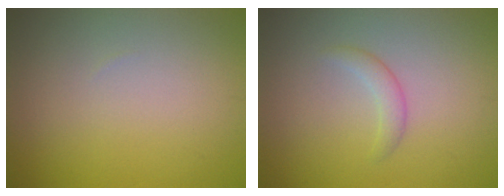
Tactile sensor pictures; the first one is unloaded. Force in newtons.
{"total": 1.4, "press": 1.4, "slide": 0.0}